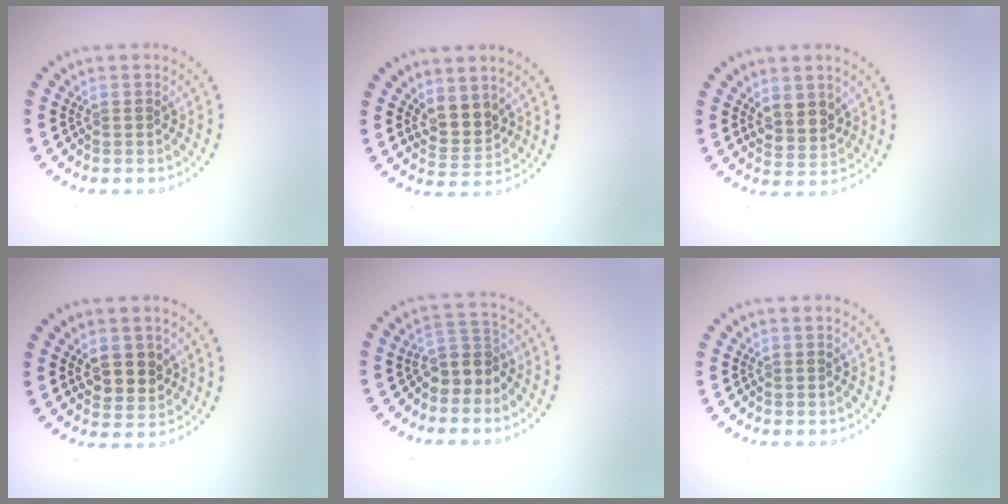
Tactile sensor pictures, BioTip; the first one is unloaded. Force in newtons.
{"total": 2.7, "press": 2.2, "slide": 1.5}
{"total": 2.4, "press": 2.1, "slide": 1.2}
{"total": 3.0, "press": 2.8, "slide": 0.9}
{"total": 3.0, "press": 2.4, "slide": 1.8}
{"total": 0.0}